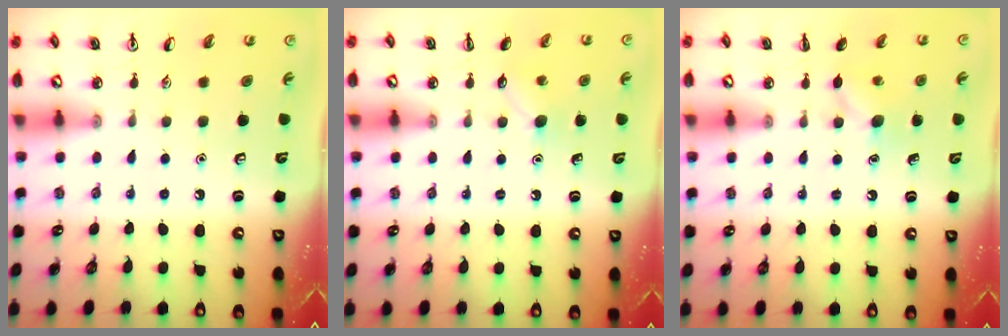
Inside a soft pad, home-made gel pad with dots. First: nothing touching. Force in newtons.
{"total": 5.9, "press": 5.7, "slide": 1.3}
{"total": 5.7, "press": 5.5, "slide": 1.5}